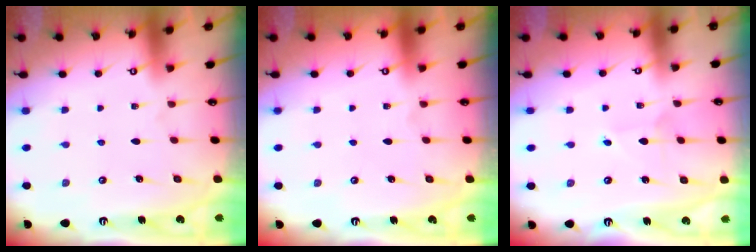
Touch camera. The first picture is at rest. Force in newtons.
{"total": 0.0}
{"total": 2.7, "press": 2.7, "slide": 0.2}